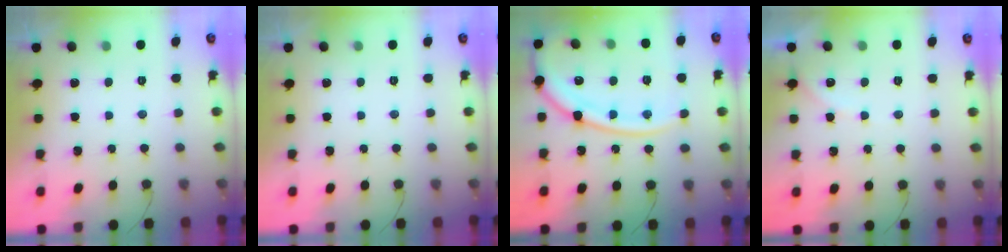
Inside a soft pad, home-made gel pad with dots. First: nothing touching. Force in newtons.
{"total": 0.0}
{"total": 17.2, "press": 17.0, "slide": 2.0}
{"total": 4.3, "press": 4.3, "slide": 0.7}